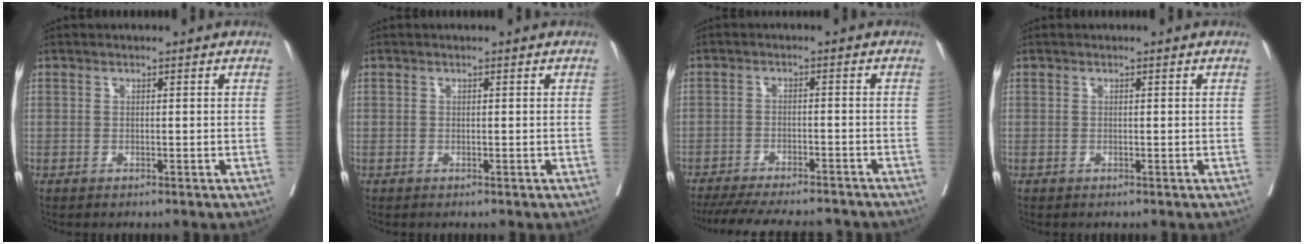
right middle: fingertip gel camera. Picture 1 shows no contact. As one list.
[{"total": 0.0}, {"total": 16.7, "force": [-14.9, 3.2, 6.7], "torque": [-0.144, -0.021, -0.206]}, {"total": 0.0}]